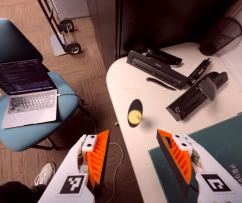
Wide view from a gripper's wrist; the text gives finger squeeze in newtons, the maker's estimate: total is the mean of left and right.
{"total": 0.0}